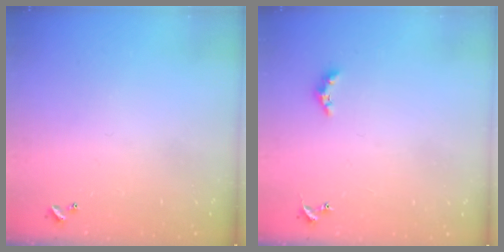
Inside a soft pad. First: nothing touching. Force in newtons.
{"total": 2.9, "press": 2.9, "slide": 0.6}